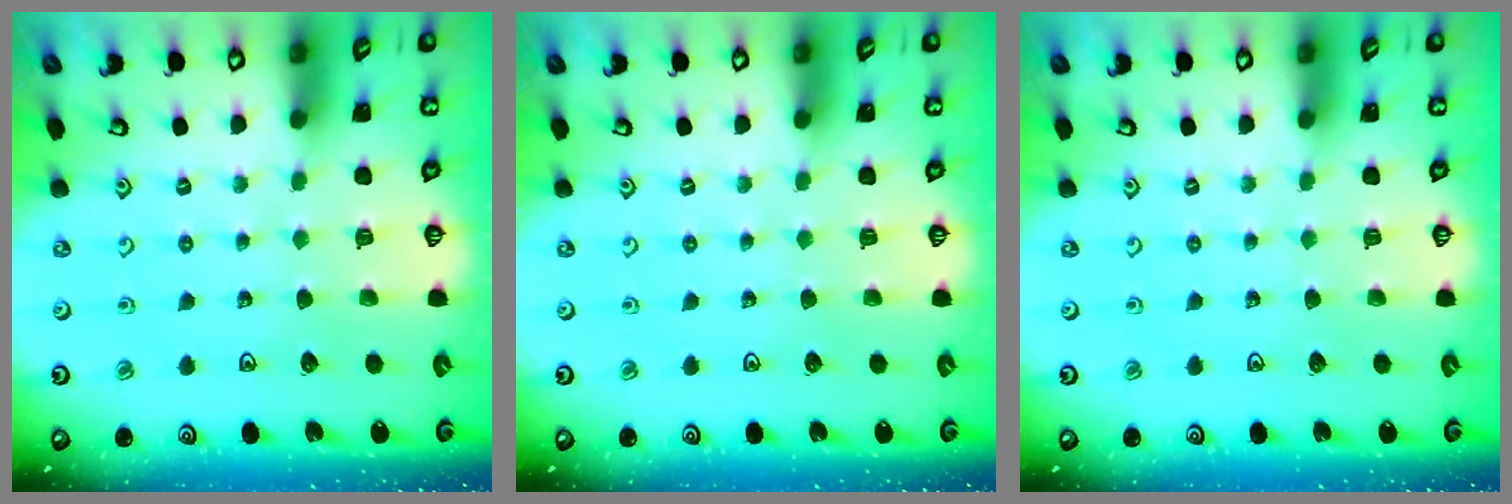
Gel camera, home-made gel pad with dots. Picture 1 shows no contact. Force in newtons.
{"total": 0.0}
{"total": 0.0}